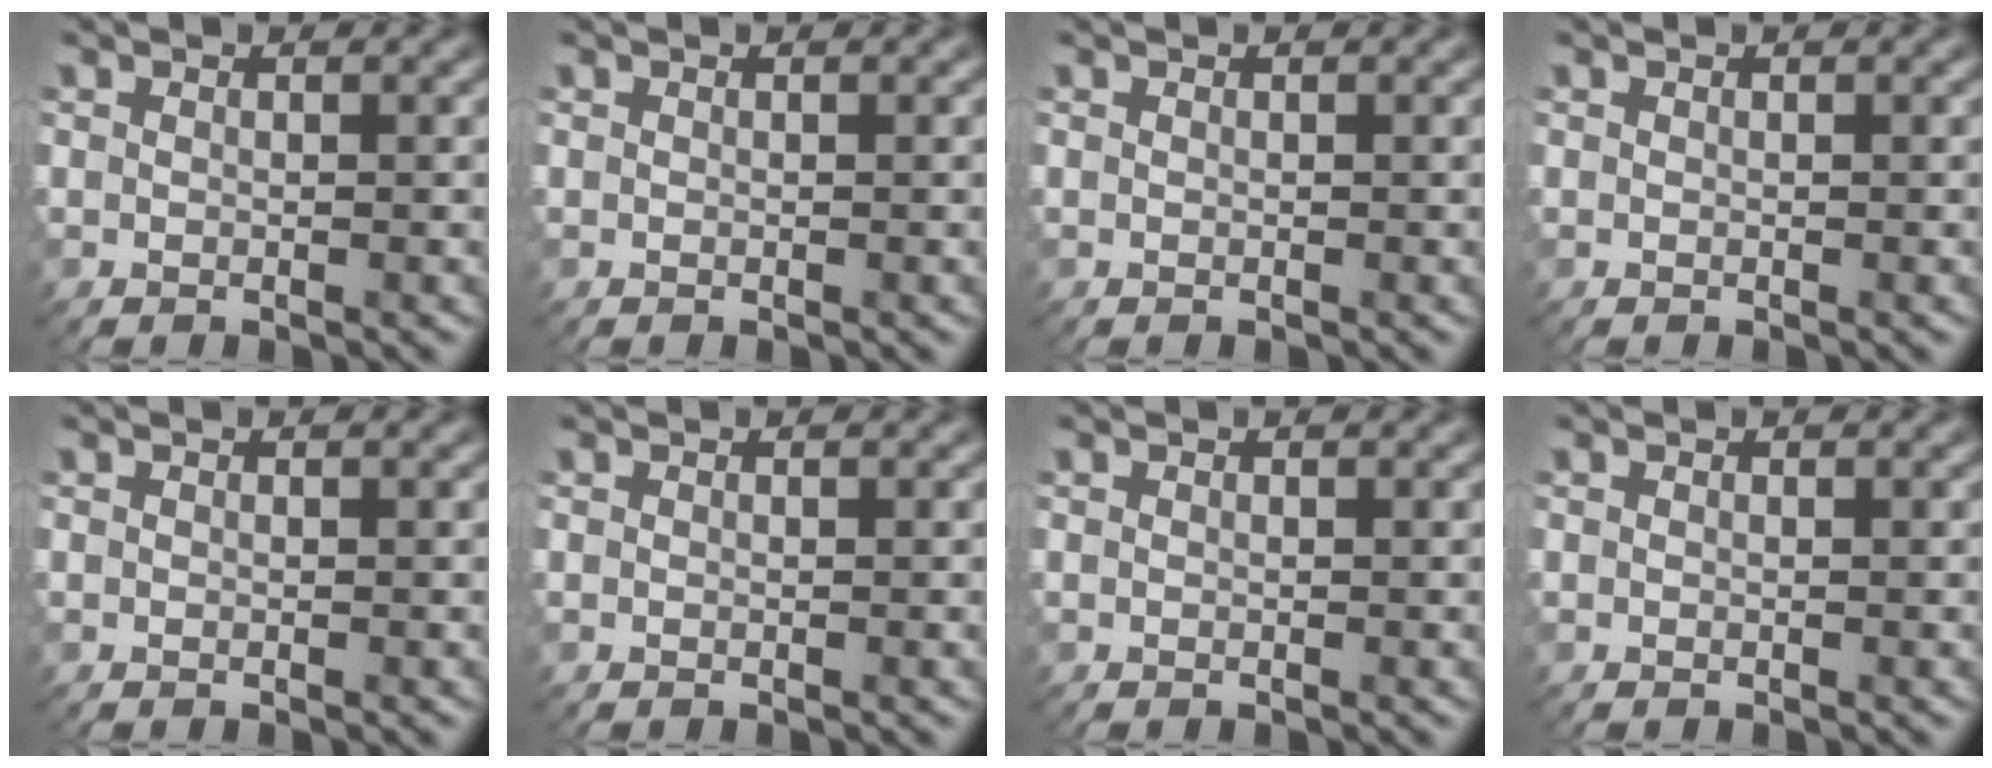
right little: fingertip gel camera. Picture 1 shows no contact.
{"total": 0.0}
{"total": 0.0}
{"total": 0.0}
{"total": 0.0}
{"total": 0.0}
{"total": 0.0}
{"total": 0.0}